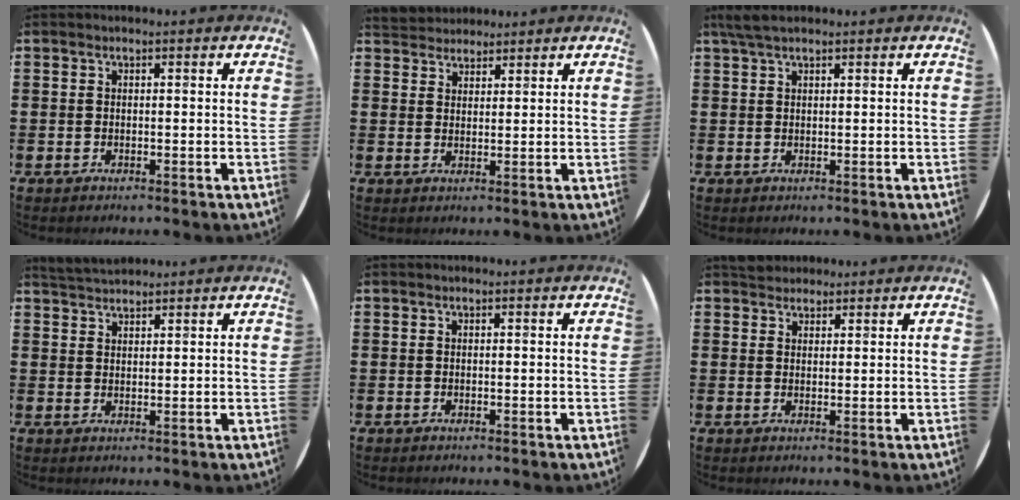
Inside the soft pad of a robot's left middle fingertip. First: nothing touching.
{"total": 2.9, "force": [2.7, 1.1, -0.3], "torque": [-0.002, 0.000, 0.053]}
{"total": 2.5, "force": [1.8, 0.5, 1.6], "torque": [-0.034, 0.004, 0.033]}
{"total": 2.9, "force": [2.9, 0.5, 0.4], "torque": [-0.014, -0.003, 0.055]}
{"total": 0.0}
{"total": 2.2, "force": [2.1, 0.8, -0.1], "torque": [0.004, 0.001, 0.040]}